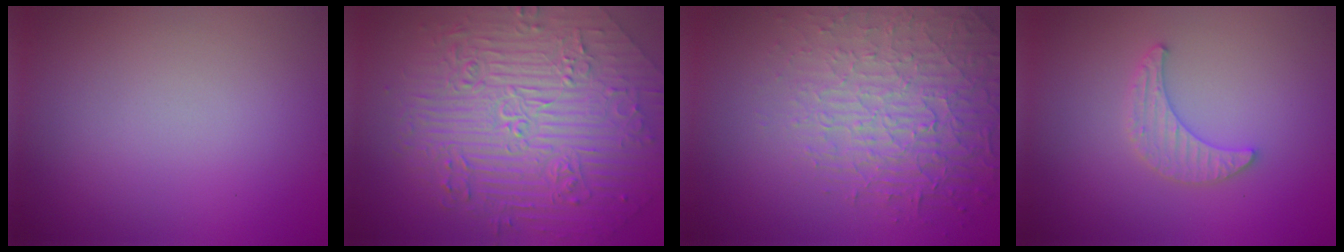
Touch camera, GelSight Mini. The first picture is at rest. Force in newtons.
{"total": 8.4, "press": 6.7, "slide": 5.1}
{"total": 4.2, "press": 4.0, "slide": 1.3}
{"total": 2.2, "press": 2.2, "slide": 0.5}